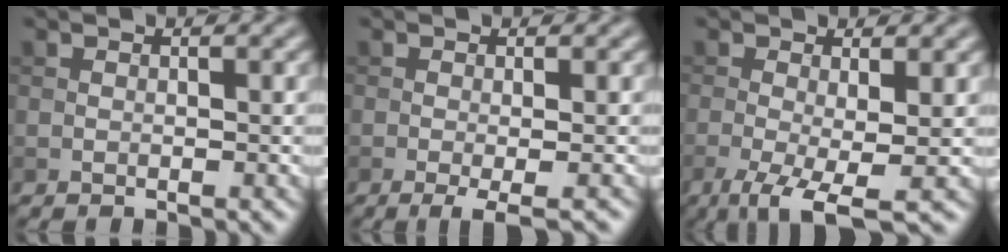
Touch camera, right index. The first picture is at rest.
{"total": 2.6, "force": [-1.1, 0.5, 2.3], "torque": [-0.039, -0.003, -0.023]}
{"total": 5.7, "force": [-2.3, 1.4, 5.0], "torque": [-0.099, -0.010, -0.042]}